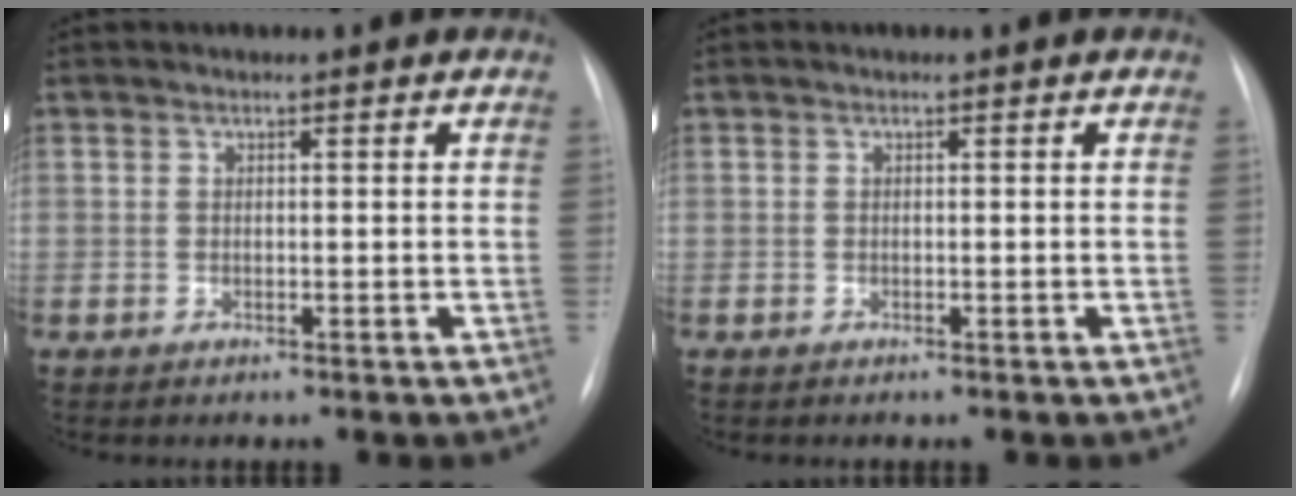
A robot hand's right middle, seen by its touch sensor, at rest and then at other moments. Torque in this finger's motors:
{"motor_torque": [-0.85, -0.24, -0.01, 0.00]}